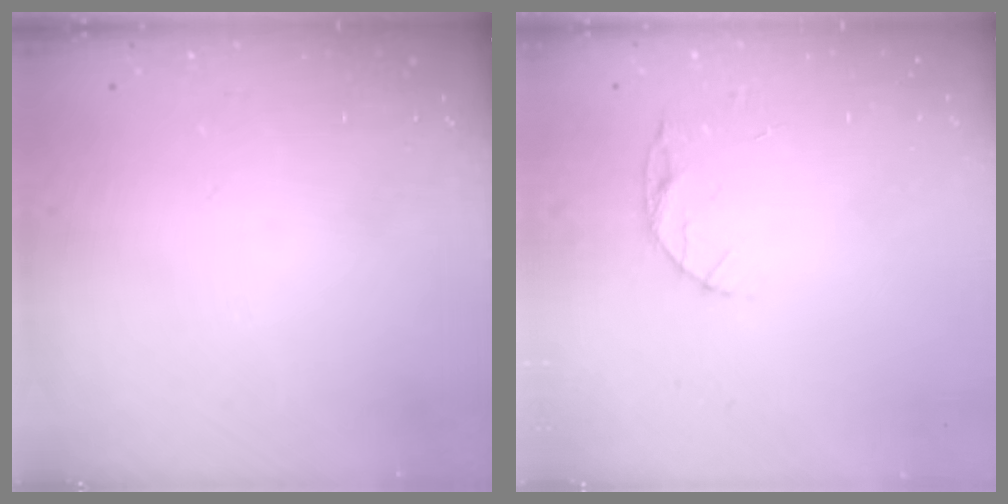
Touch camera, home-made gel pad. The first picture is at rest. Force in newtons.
{"total": 5.1, "press": 5.1, "slide": 0.5}